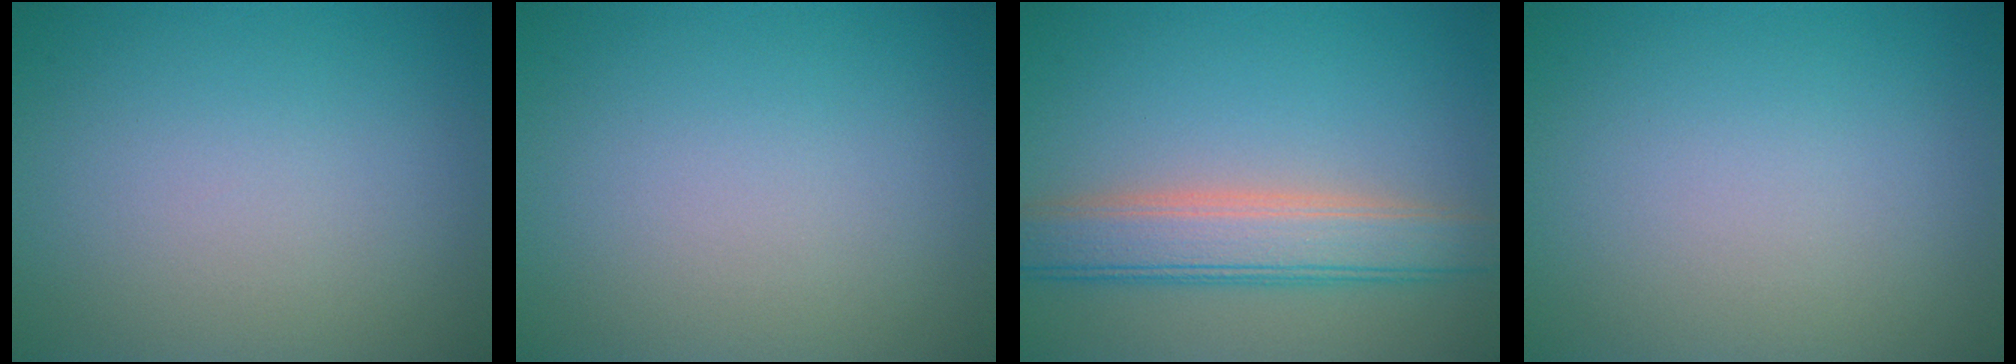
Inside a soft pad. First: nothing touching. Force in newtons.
{"total": 0.0}
{"total": 5.5, "press": 5.5, "slide": 0.0}
{"total": 0.0}